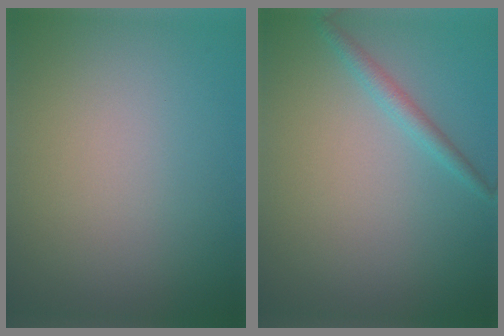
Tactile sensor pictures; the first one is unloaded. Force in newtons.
{"total": 1.5, "press": 1.5, "slide": 0.1}